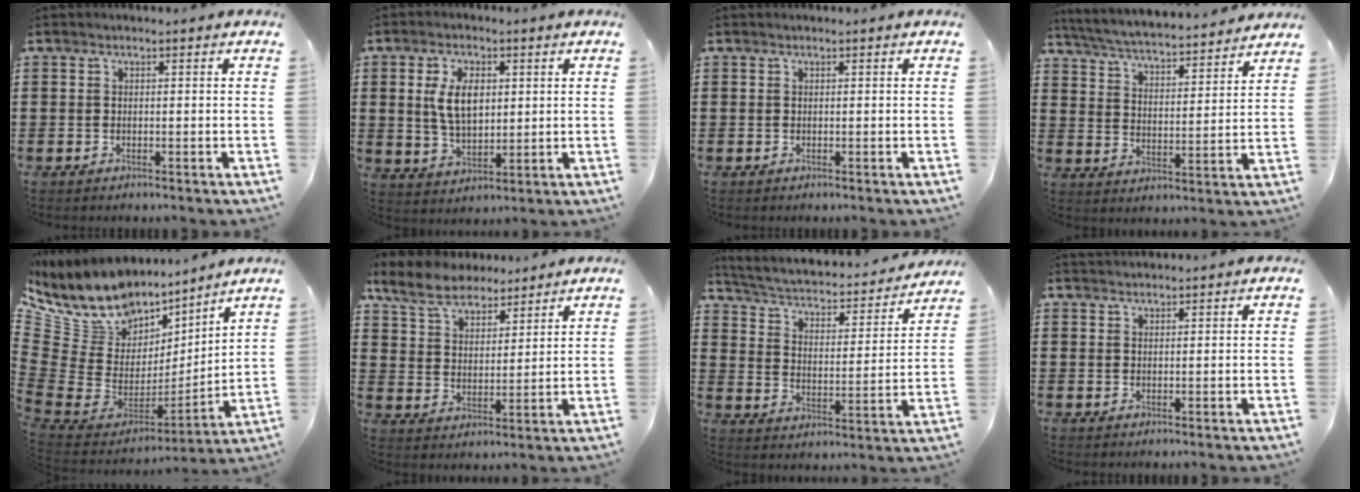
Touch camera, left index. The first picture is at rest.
{"total": 7.0, "force": [1.8, 3.8, 5.5], "torque": [-0.117, 0.007, 0.027]}
{"total": 0.0}
{"total": 4.5, "force": [4.4, -0.3, 0.9], "torque": [-0.041, -0.034, 0.069]}
{"total": 10.0, "force": [7.2, 6.5, 2.4], "torque": [-0.096, -0.057, 0.135]}
{"total": 7.5, "force": [6.5, 2.7, 2.7], "torque": [-0.080, -0.013, 0.120]}
{"total": 2.9, "force": [2.3, 1.0, 1.5], "torque": [-0.046, -0.024, 0.027]}
{"total": 1.3, "force": [1.3, 0.0, 0.0], "torque": [-0.003, -0.001, 0.026]}